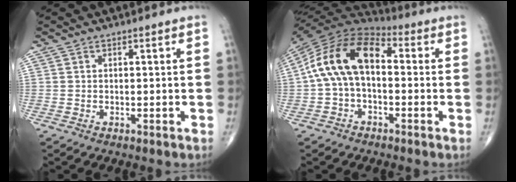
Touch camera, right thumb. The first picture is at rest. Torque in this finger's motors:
{"motor_torque": [2.07, 2.07, 0.87, -0.68, 0.17]}